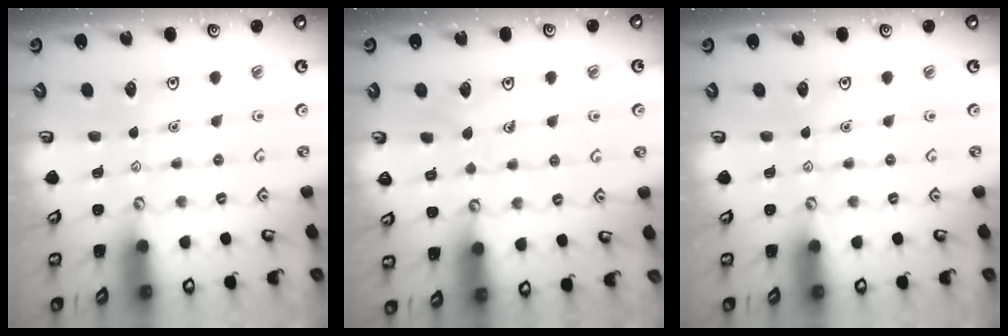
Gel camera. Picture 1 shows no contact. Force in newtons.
{"total": 5.9, "press": 5.9, "slide": 0.3}
{"total": 0.0}